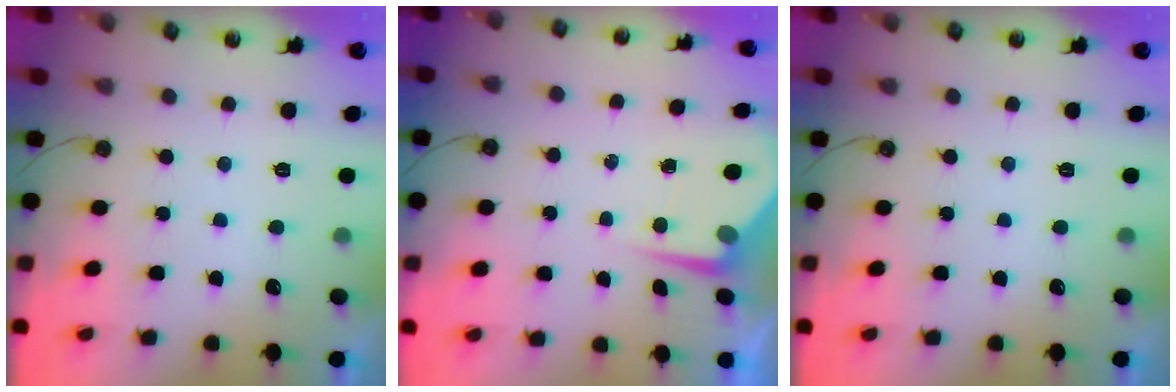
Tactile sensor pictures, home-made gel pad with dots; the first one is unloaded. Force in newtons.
{"total": 4.7, "press": 4.7, "slide": 0.4}
{"total": 0.0}